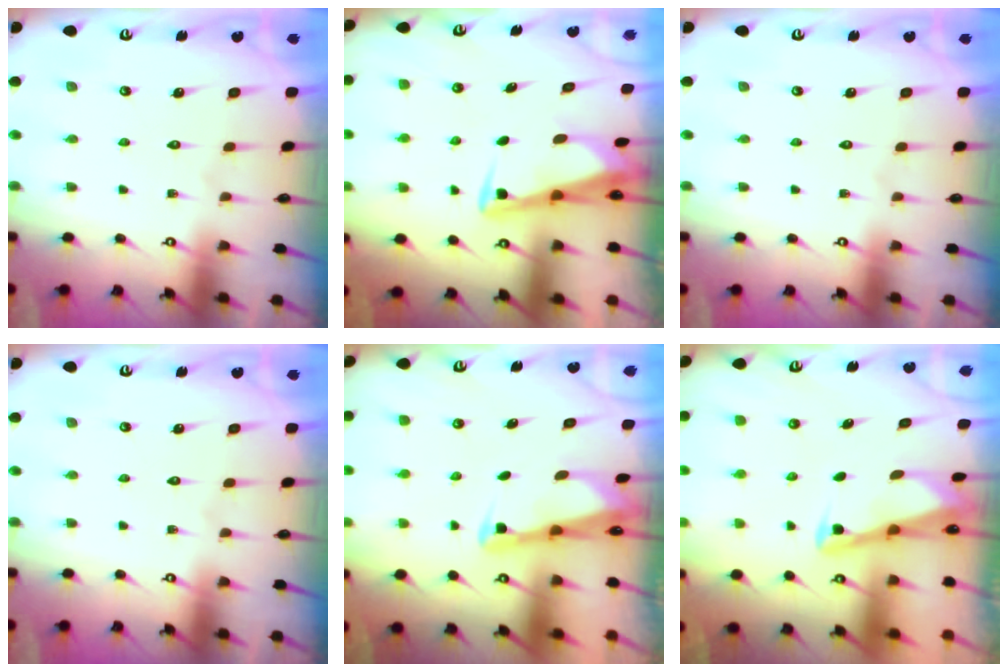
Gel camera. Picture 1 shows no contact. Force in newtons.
{"total": 3.0, "press": 3.0, "slide": 0.3}
{"total": 0.0}
{"total": 0.0}
{"total": 2.6, "press": 2.6, "slide": 0.2}
{"total": 3.0, "press": 2.9, "slide": 0.4}